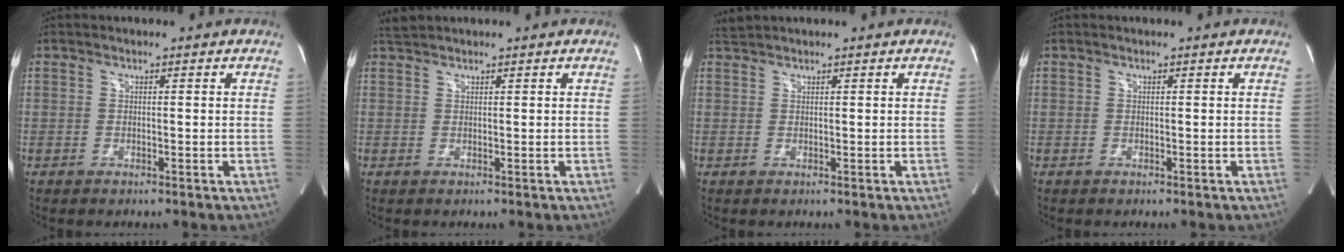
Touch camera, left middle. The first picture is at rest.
{"total": 1.3, "force": [1.3, -0.1, 0.0], "torque": [-0.007, 0.013, 0.032]}
{"total": 1.2, "force": [1.2, -0.3, -0.1], "torque": [-0.004, 0.012, 0.030]}
{"total": 0.0}